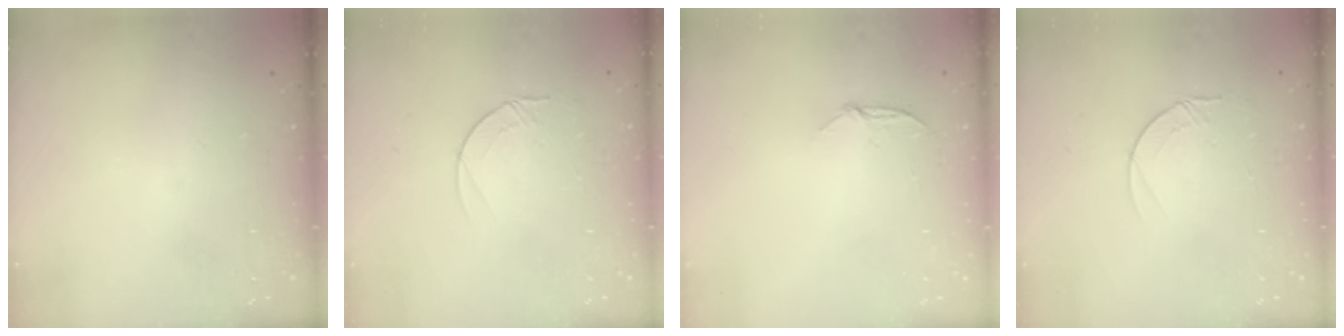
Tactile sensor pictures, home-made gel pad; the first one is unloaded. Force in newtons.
{"total": 3.9, "press": 3.9, "slide": 0.4}
{"total": 5.1, "press": 5.1, "slide": 0.6}
{"total": 3.9, "press": 3.9, "slide": 0.4}